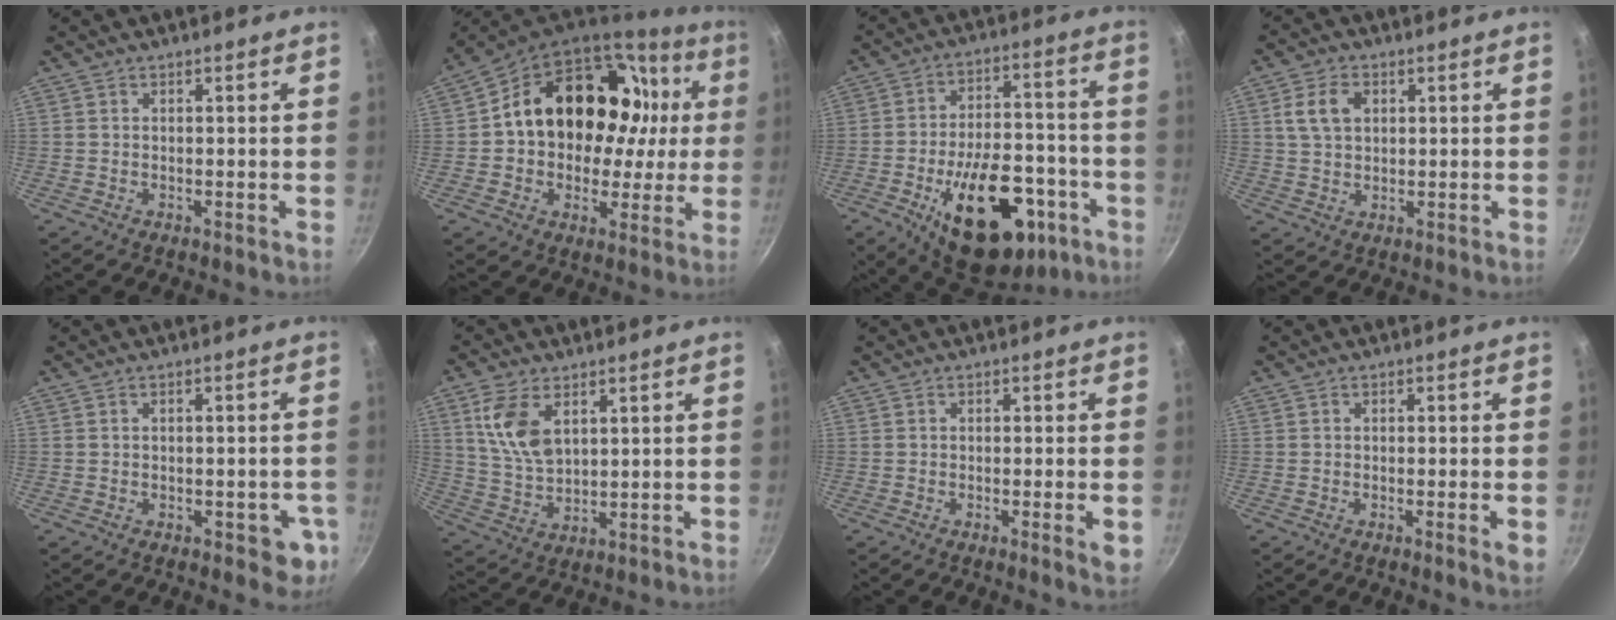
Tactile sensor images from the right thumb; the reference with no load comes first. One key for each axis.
{"total": 24.7, "fx": 4.0, "fy": 18.2, "fz": 16.3, "tx": -0.225, "ty": 0.047, "tz": 0.070}
{"total": 24.8, "fx": -10.3, "fy": 13.4, "fz": 18.2, "tx": -0.235, "ty": 0.051, "tz": -0.134}
{"total": 6.1, "fx": 1.8, "fy": 4.3, "fz": 4.0, "tx": -0.061, "ty": 0.006, "tz": 0.031}
{"total": 5.8, "fx": -2.0, "fy": 3.0, "fz": 4.6, "tx": -0.031, "ty": 0.007, "tz": -0.021}
{"total": 9.8, "fx": 3.9, "fy": 5.6, "fz": 7.0, "tx": -0.130, "ty": -0.022, "tz": 0.083}
{"total": 3.4, "fx": -0.9, "fy": 0.4, "fz": 3.3, "tx": -0.050, "ty": -0.007, "tz": -0.015}
{"total": 2.6, "fx": -0.7, "fy": 0.2, "fz": 2.5, "tx": -0.040, "ty": -0.006, "tz": -0.012}